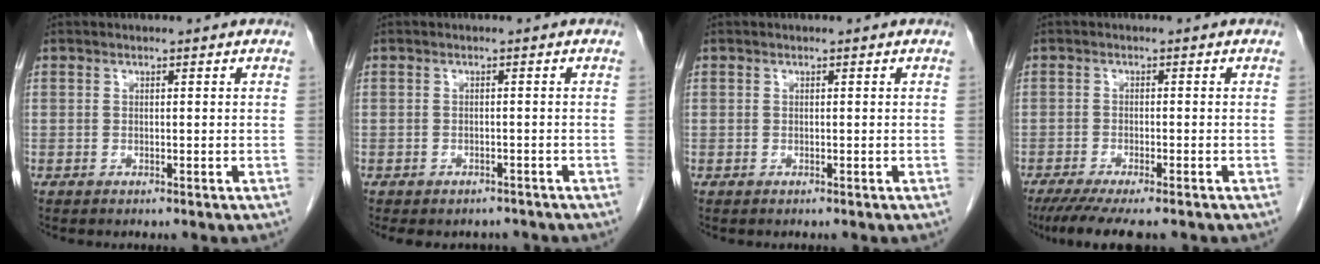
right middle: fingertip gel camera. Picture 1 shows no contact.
{"total": 5.0, "force": [-4.3, 2.3, 0.9], "torque": [-0.009, 0.007, -0.051]}
{"total": 0.0}
{"total": 9.3, "force": [-7.6, 1.4, 5.3], "torque": [-0.076, -0.018, -0.118]}